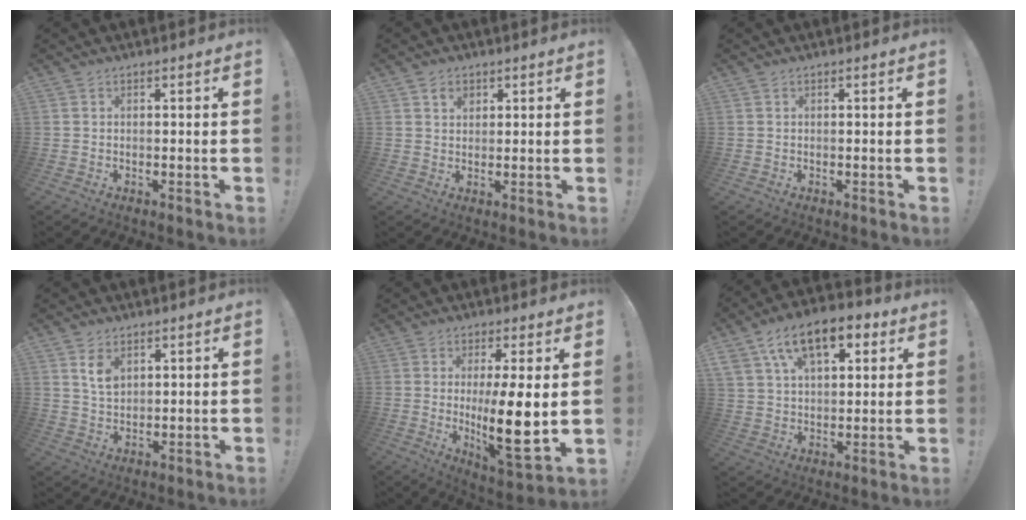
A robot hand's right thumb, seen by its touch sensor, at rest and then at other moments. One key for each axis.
{"total": 2.8, "fx": 1.3, "fy": 2.0, "fz": 1.3, "tx": -0.012, "ty": -0.004, "tz": 0.021}
{"total": 0.0}
{"total": 5.6, "fx": 2.9, "fy": 3.6, "fz": 3.2, "tx": -0.043, "ty": -0.014, "tz": 0.051}
{"total": 14.7, "fx": 0.4, "fy": 3.5, "fz": 14.3, "tx": -0.221, "ty": -0.024, "tz": 0.011}
{"total": 15.8, "fx": 7.9, "fy": 9.2, "fz": 10.1, "tx": -0.172, "ty": -0.024, "tz": 0.145}